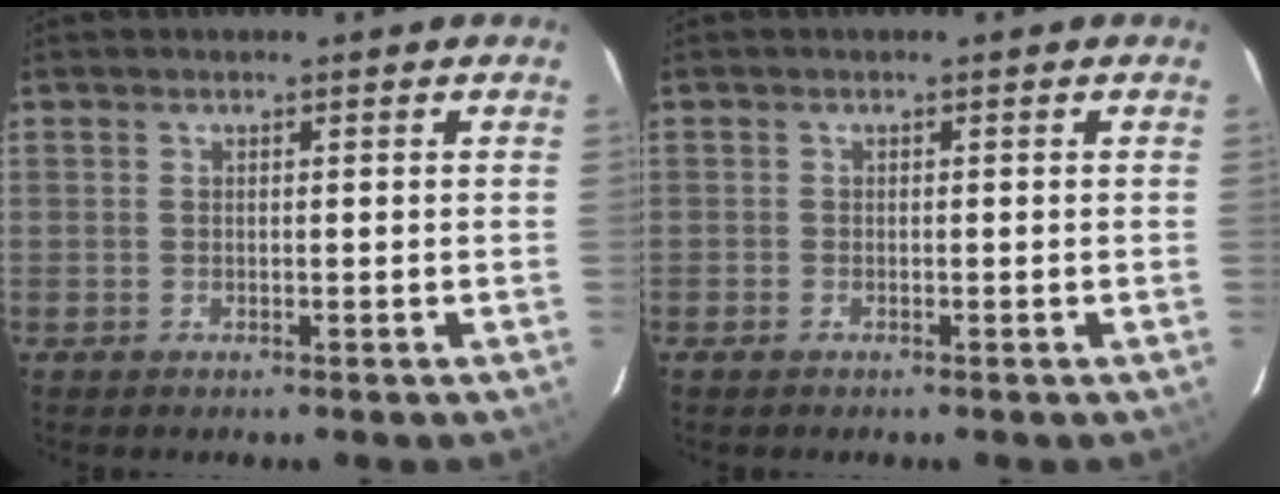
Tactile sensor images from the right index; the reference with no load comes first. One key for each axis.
{"total": 0.7, "fx": -0.6, "fy": 0.5, "fz": 0.1, "tx": -0.003, "ty": 0.000, "tz": -0.013}